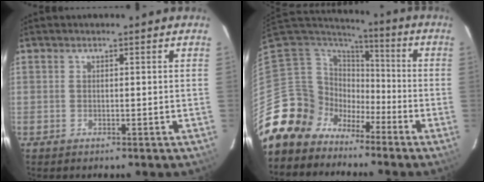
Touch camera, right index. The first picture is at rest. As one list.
[{"total": 12.5, "force": [-8.5, 8.9, 2.1], "torque": [-0.071, 0.024, -0.163]}]